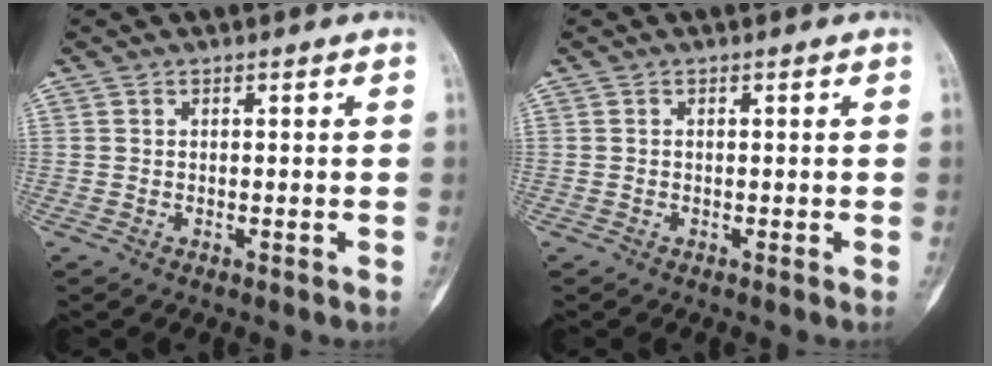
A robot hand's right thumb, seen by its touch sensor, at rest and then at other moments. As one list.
[{"total": 0.0}]